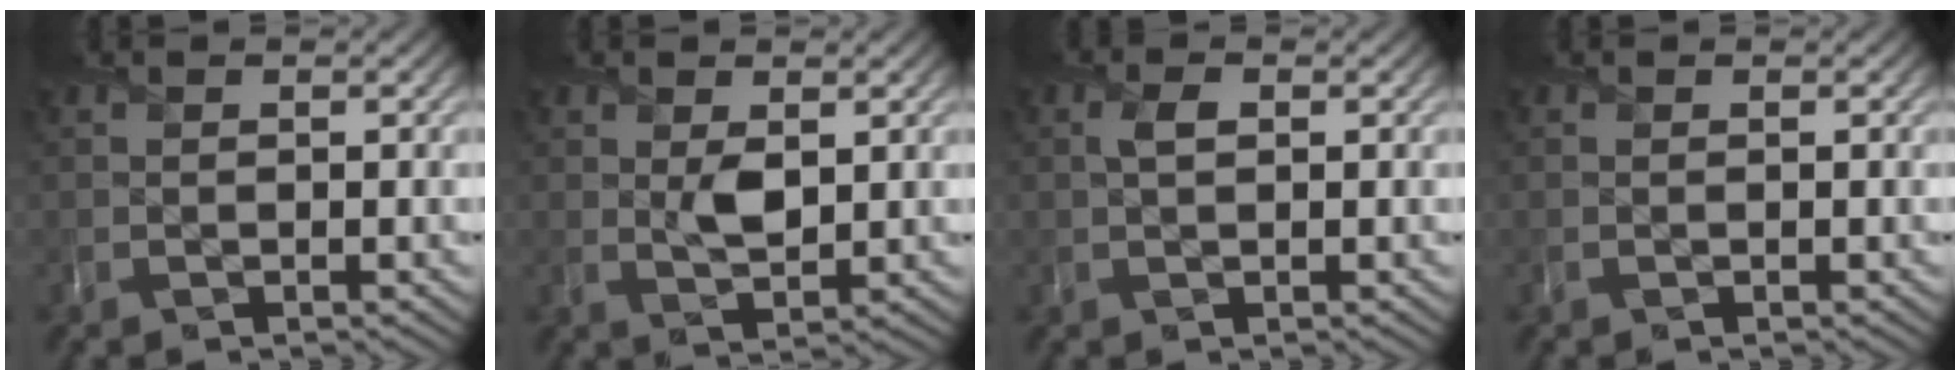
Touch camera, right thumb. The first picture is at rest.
{"total": 2.8, "force": [0.8, 1.5, 2.1], "torque": [-0.044, -0.006, 0.019]}
{"total": 1.7, "force": [0.4, 1.0, 1.4], "torque": [-0.032, 0.002, 0.006]}
{"total": 0.0}